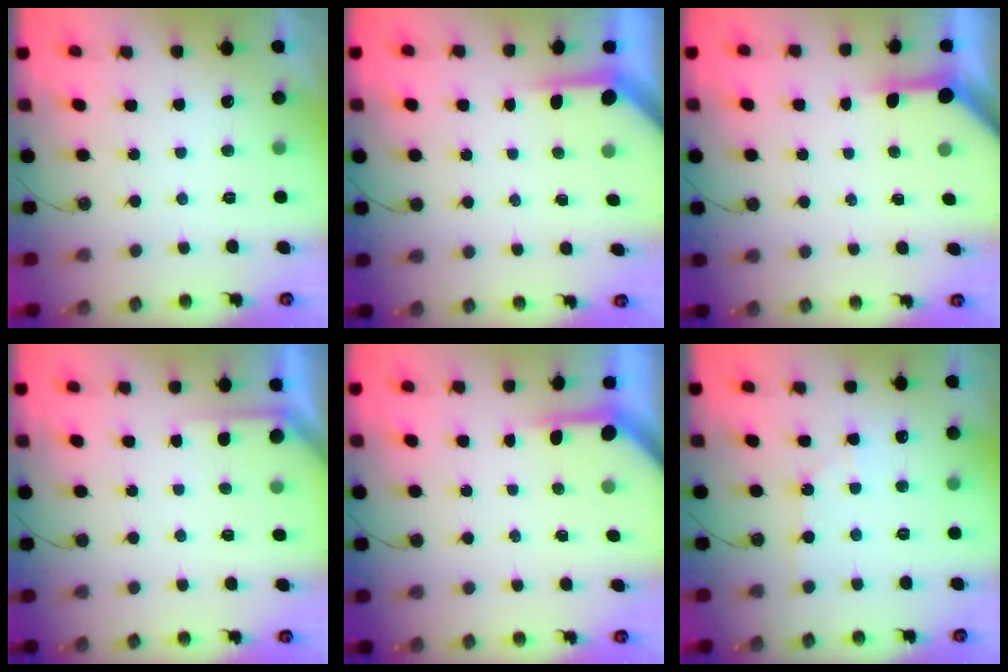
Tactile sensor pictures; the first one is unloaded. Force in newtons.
{"total": 3.7, "press": 3.7, "slide": 0.4}
{"total": 4.2, "press": 4.2, "slide": 0.4}
{"total": 2.4, "press": 2.4, "slide": 0.2}
{"total": 3.8, "press": 3.8, "slide": 0.3}
{"total": 3.9, "press": 3.8, "slide": 0.6}